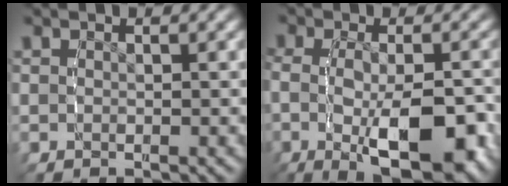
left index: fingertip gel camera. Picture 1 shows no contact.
{"total": 8.1, "force": [-2.5, 3.2, 7.0], "torque": [-0.124, -0.027, -0.027]}